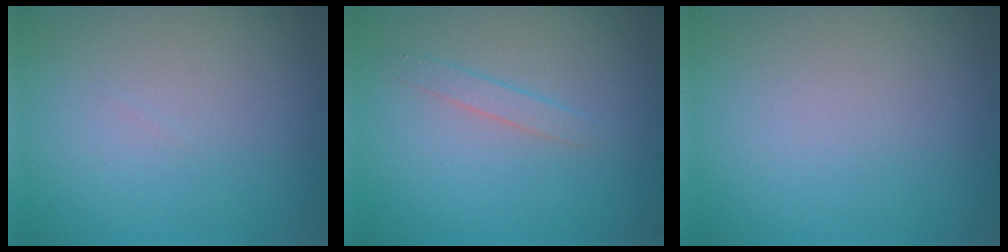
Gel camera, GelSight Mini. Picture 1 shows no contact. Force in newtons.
{"total": 1.1, "press": 1.1, "slide": 0.1}
{"total": 0.0}